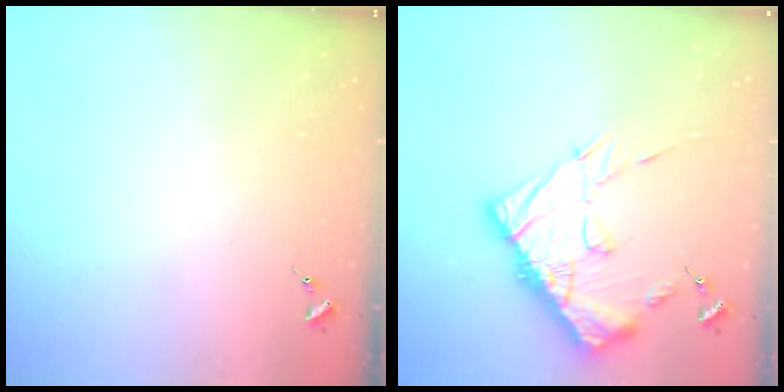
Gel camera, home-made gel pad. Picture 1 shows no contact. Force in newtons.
{"total": 18.5, "press": 18.5, "slide": 1.8}